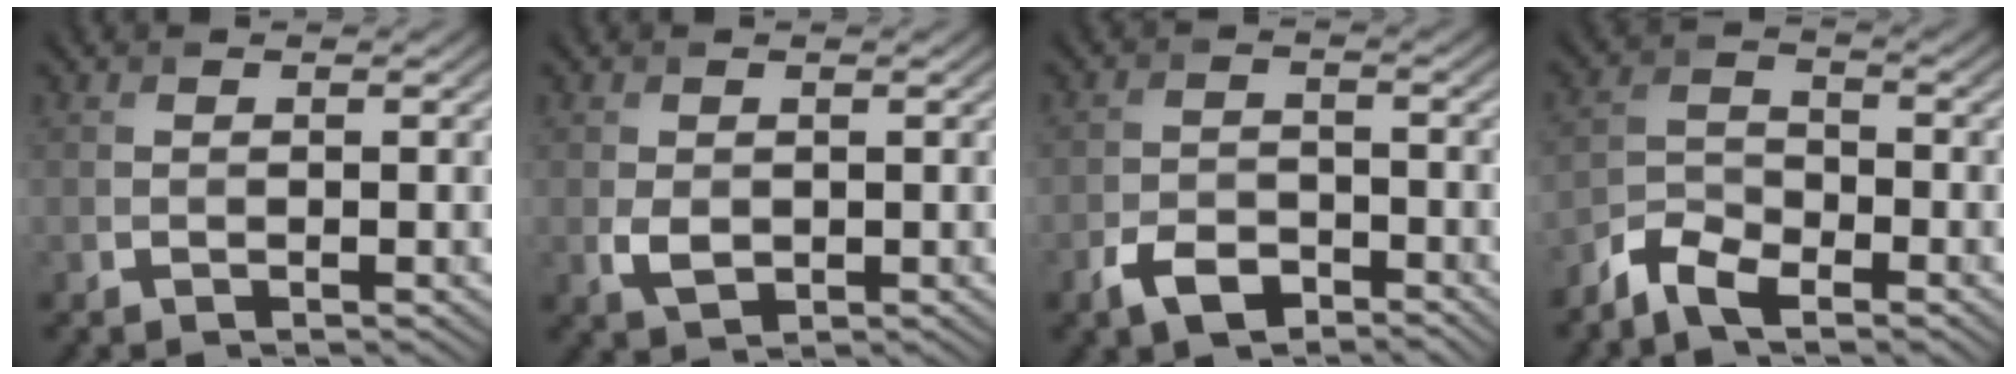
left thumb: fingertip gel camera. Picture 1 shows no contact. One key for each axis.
{"total": 2.3, "fx": -0.1, "fy": 1.7, "fz": 1.6, "tx": -0.037, "ty": -0.006, "tz": 0.002}
{"total": 4.4, "fx": -3.0, "fy": 2.4, "fz": 2.3, "tx": -0.045, "ty": -0.007, "tz": -0.064}
{"total": 5.2, "fx": -4.1, "fy": 2.1, "fz": 2.5, "tx": -0.055, "ty": -0.006, "tz": -0.093}